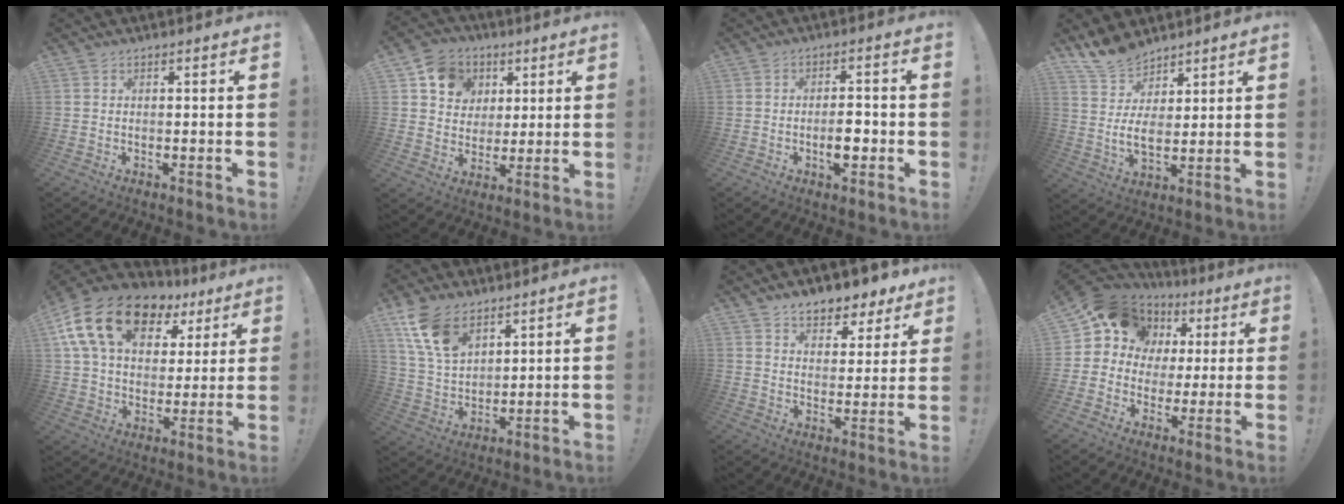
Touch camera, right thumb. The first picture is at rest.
{"total": 11.8, "force": [4.7, 10.2, 3.7], "torque": [-0.051, -0.017, 0.094]}
{"total": 5.6, "force": [-1.6, 2.8, 4.6], "torque": [-0.066, 0.005, -0.029]}
{"total": 10.3, "force": [7.1, 5.5, 5.1], "torque": [-0.091, -0.048, 0.140]}
{"total": 20.4, "force": [10.1, 12.5, 12.6], "torque": [-0.209, -0.037, 0.185]}
{"total": 13.2, "force": [8.1, 7.6, 7.2], "torque": [-0.148, -0.032, 0.159]}
{"total": 7.9, "force": [6.5, 3.8, 2.3], "torque": [-0.025, -0.054, 0.119]}
{"total": 12.7, "force": [5.5, 10.6, 4.3], "torque": [-0.062, -0.030, 0.114]}